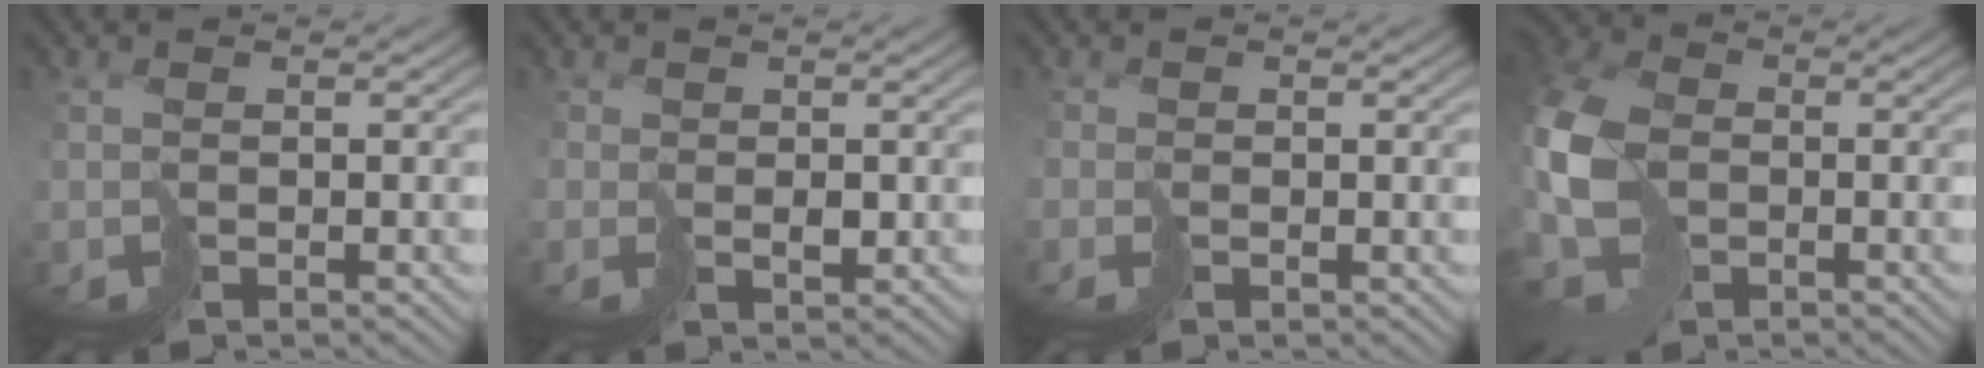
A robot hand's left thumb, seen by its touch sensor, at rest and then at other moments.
{"total": 1.1, "force": [0.9, 0.5, -0.3], "torque": [0.011, 0.000, 0.022]}
{"total": 1.0, "force": [0.1, 0.1, -1.0], "torque": [0.025, 0.000, -0.001]}
{"total": 10.7, "force": [-1.7, 7.6, 7.4], "torque": [-0.214, -0.014, -0.039]}